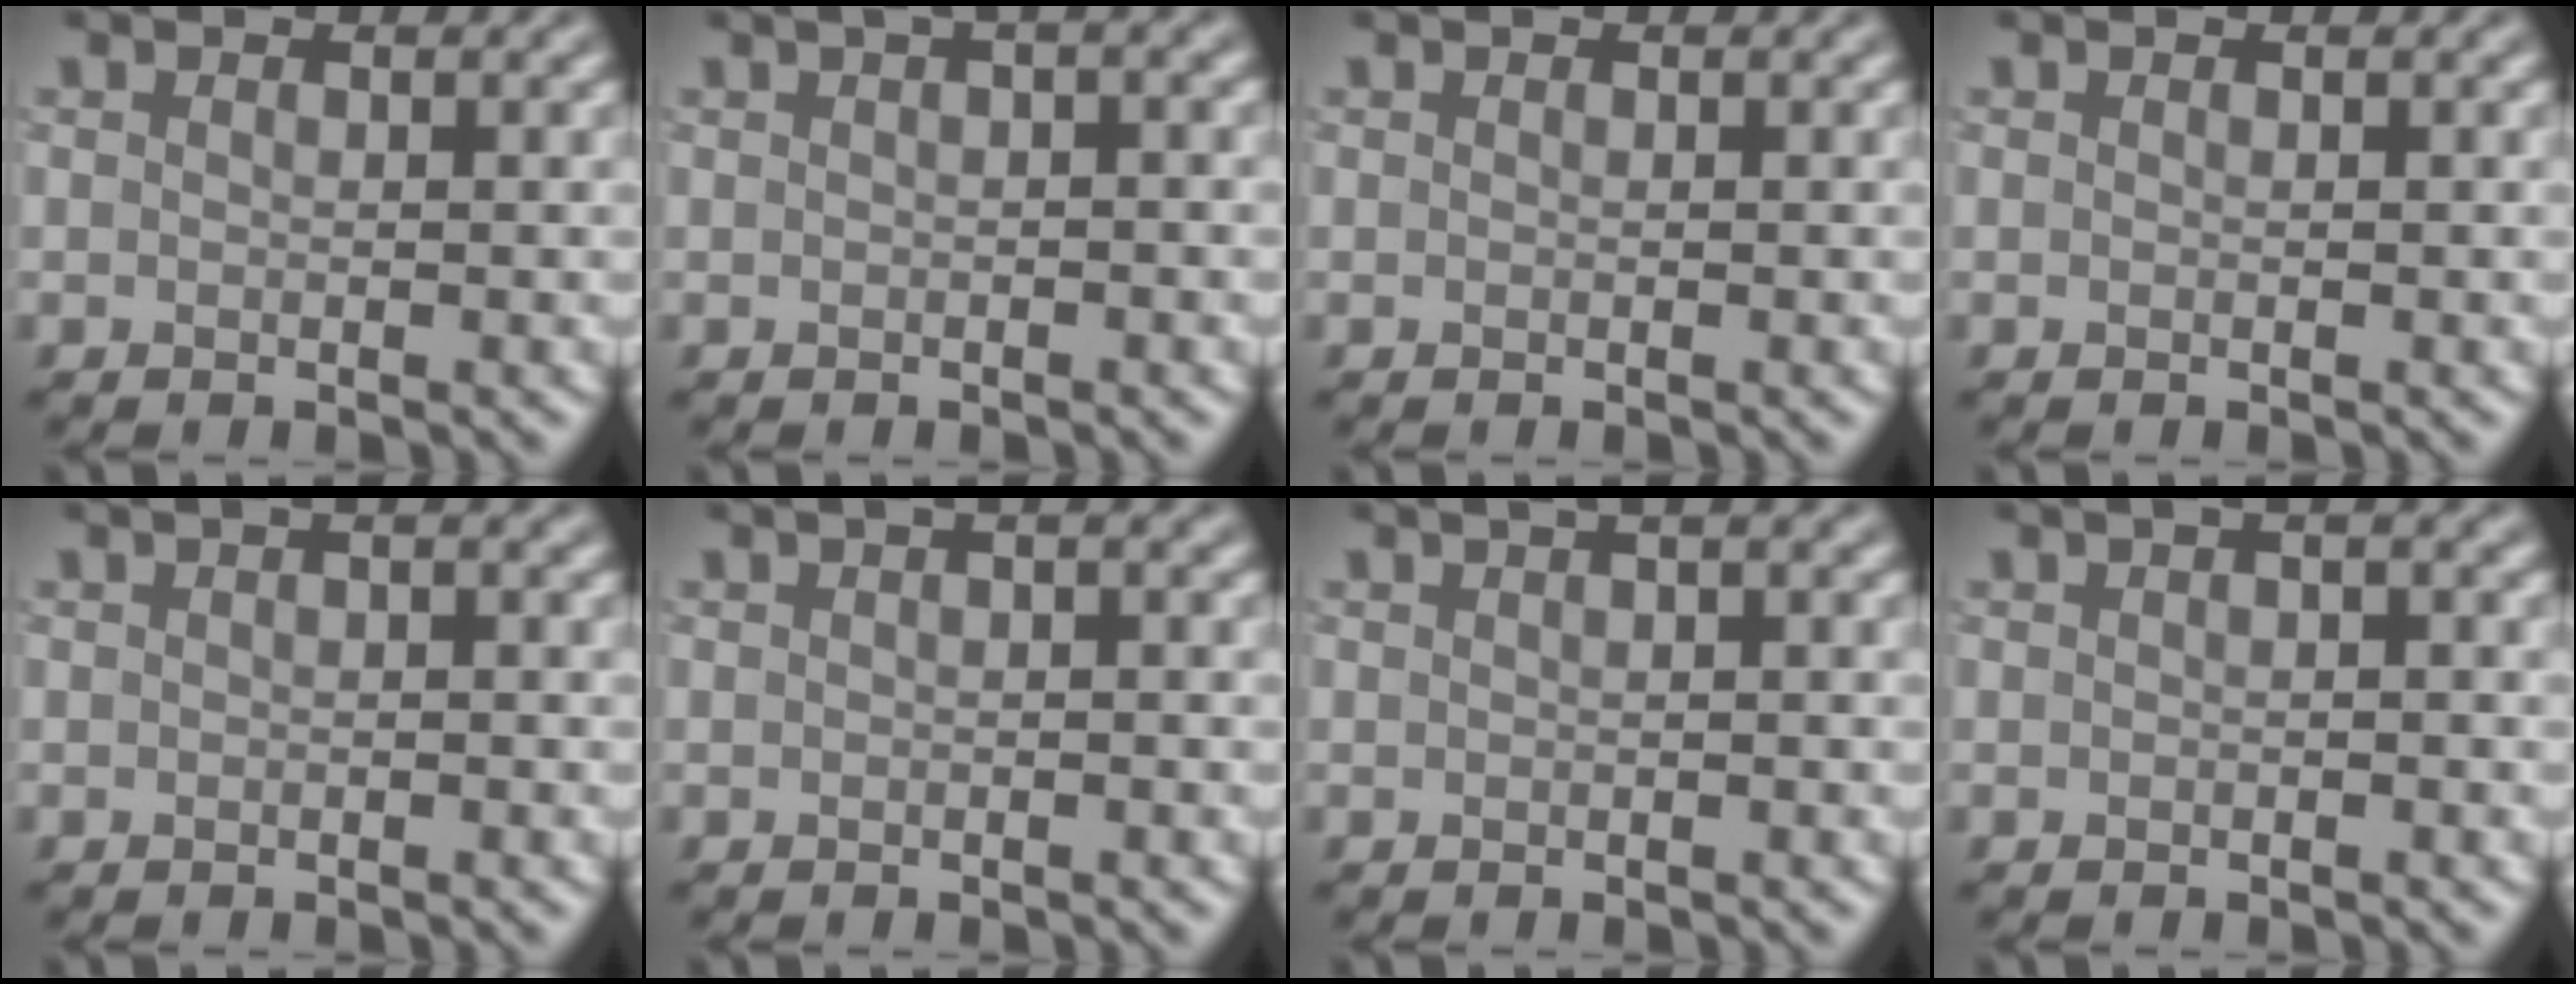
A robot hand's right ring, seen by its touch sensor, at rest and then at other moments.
{"total": 2.3, "force": [0.9, 0.6, 2.0], "torque": [-0.024, 0.007, 0.011]}
{"total": 0.0}
{"total": 0.0}
{"total": 1.3, "force": [0.3, 0.3, 1.2], "torque": [-0.020, 0.002, 0.002]}
{"total": 1.6, "force": [0.4, 0.3, 1.5], "torque": [-0.022, 0.004, 0.003]}
{"total": 2.5, "force": [1.1, 0.7, 2.1], "torque": [-0.024, 0.008, 0.013]}
{"total": 1.6, "force": [0.5, 0.4, 1.5], "torque": [-0.023, 0.003, 0.004]}